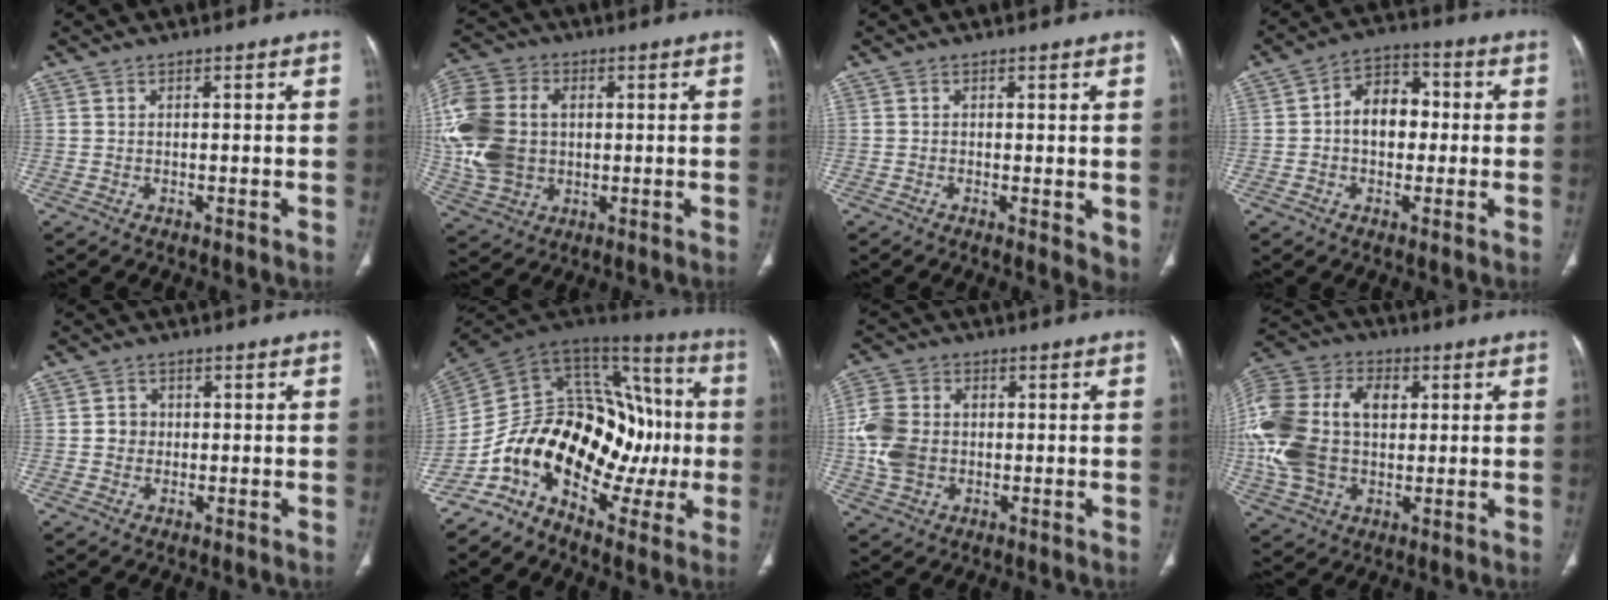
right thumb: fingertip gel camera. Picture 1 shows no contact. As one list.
[{"total": 17.4, "force": [1.1, 13.2, 11.4], "torque": [-0.241, 0.009, 0.024]}, {"total": 3.6, "force": [-0.1, 1.5, 3.3], "torque": [-0.038, -0.011, -0.004]}, {"total": 8.9, "force": [0.0, 6.5, 6.2], "torque": [-0.062, 0.027, -0.011]}, {"total": 2.6, "force": [-0.1, 2.4, 0.9], "torque": [0.001, 0.007, -0.004]}, {"total": 24.1, "force": [-5.4, 15.4, 17.7], "torque": [-0.240, 0.104, -0.092]}, {"total": 9.5, "force": [-0.4, 7.4, 6.0], "torque": [-0.117, 0.011, -0.008]}, {"total": 21.4, "force": [1.8, 14.5, 15.6], "torque": [-0.335, 0.018, 0.037]}]